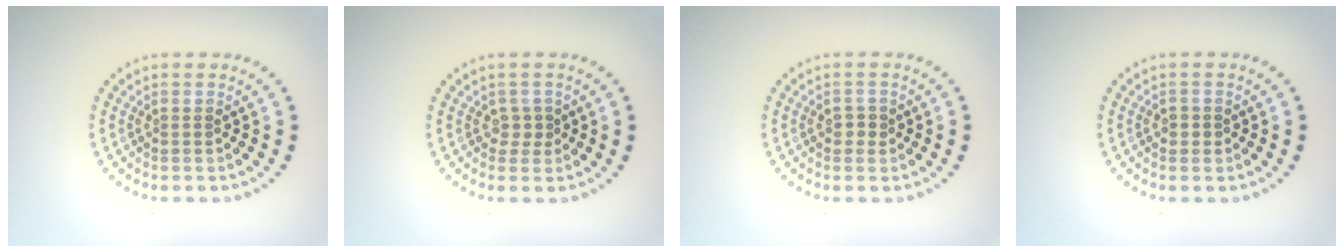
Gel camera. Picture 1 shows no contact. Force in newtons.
{"total": 1.1, "press": 0.9, "slide": 0.6}
{"total": 1.0, "press": 1.0, "slide": 0.4}
{"total": 1.1, "press": 1.0, "slide": 0.5}